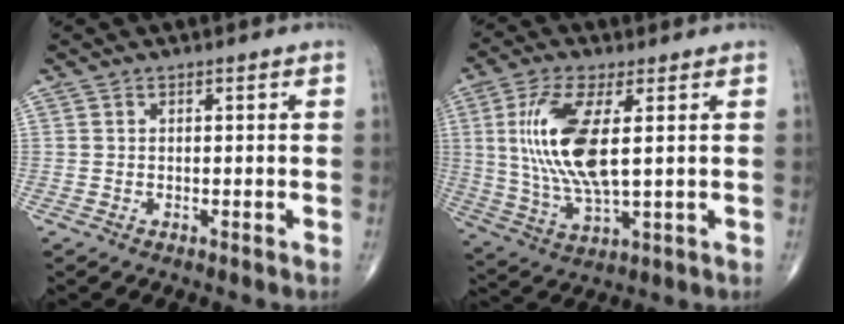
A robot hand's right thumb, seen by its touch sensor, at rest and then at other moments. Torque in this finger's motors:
{"motor_torque": [1.00, 3.98, 1.95, 0.68, 0.62]}